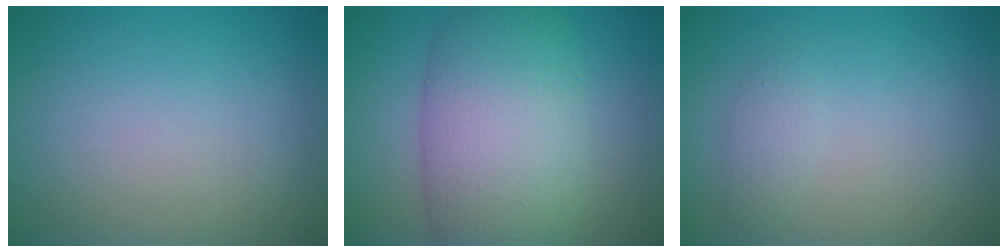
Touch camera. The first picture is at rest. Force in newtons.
{"total": 10.3, "press": 10.3, "slide": 0.5}
{"total": 1.2, "press": 1.2, "slide": 0.0}